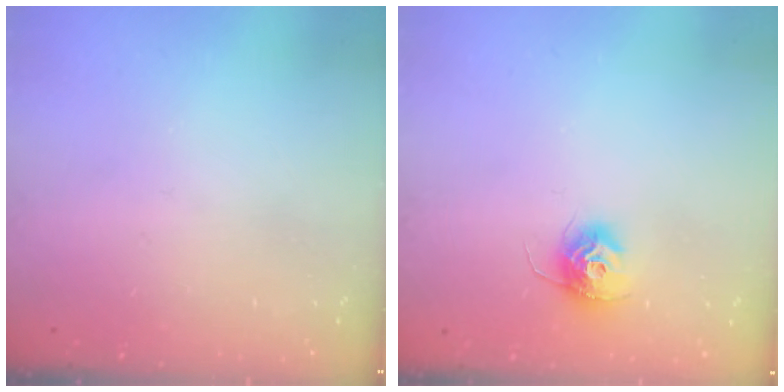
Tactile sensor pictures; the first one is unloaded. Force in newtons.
{"total": 10.3, "press": 10.3, "slide": 0.4}